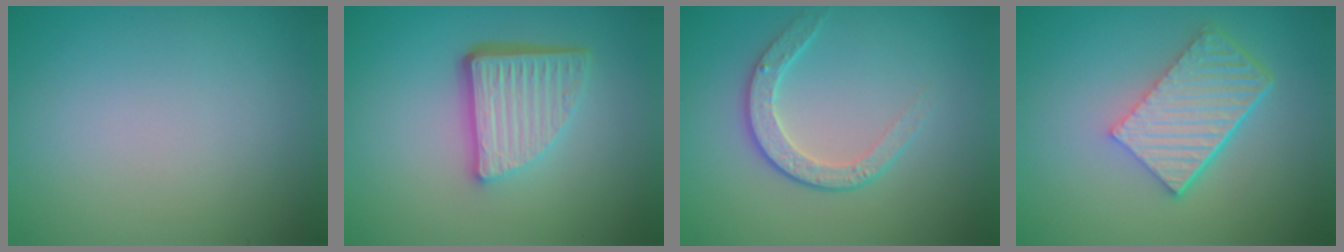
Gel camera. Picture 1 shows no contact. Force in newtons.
{"total": 5.6, "press": 3.8, "slide": 4.2}
{"total": 2.6, "press": 2.0, "slide": 1.7}
{"total": 6.0, "press": 4.1, "slide": 4.4}